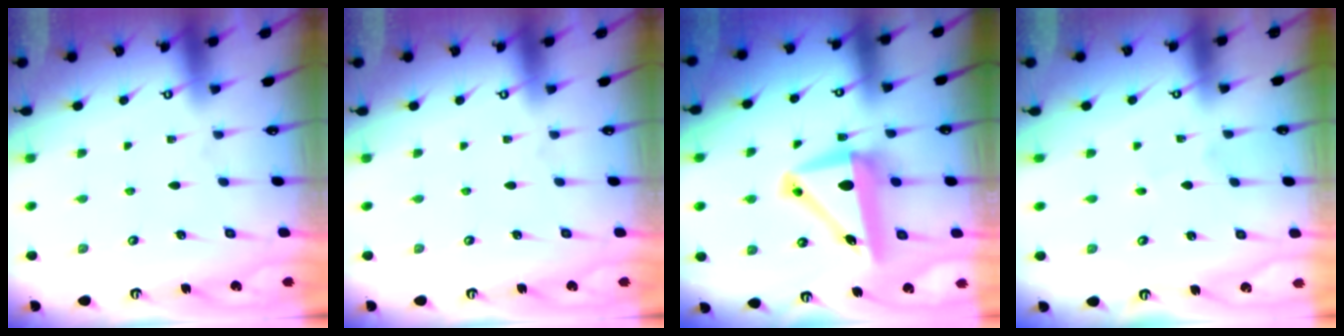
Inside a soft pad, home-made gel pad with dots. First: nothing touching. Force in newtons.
{"total": 0.0}
{"total": 10.8, "press": 10.2, "slide": 3.5}
{"total": 0.0}